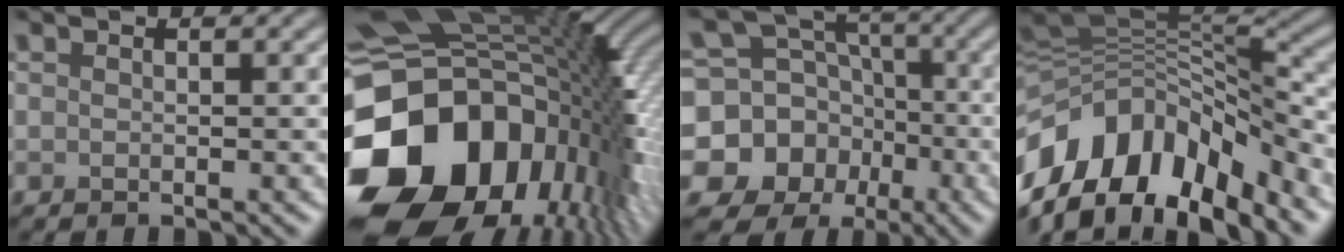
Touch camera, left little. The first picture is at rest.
{"total": 19.1, "force": [-5.4, 13.0, 13.0], "torque": [-0.280, -0.028, -0.091]}
{"total": 13.9, "force": [-5.1, 12.4, 3.6], "torque": [-0.091, -0.015, -0.096]}
{"total": 13.9, "force": [-6.1, 7.6, 9.9], "torque": [-0.199, 0.018, -0.114]}